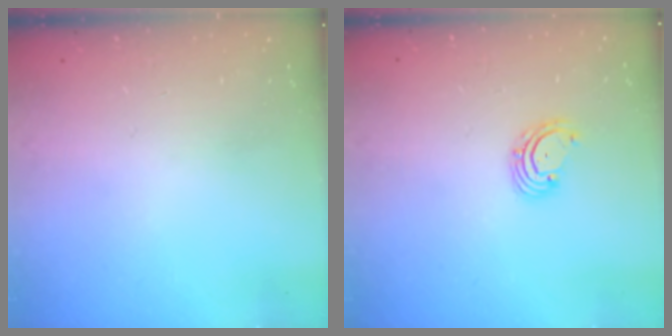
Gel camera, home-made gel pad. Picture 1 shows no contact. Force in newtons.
{"total": 2.7, "press": 2.7, "slide": 0.6}